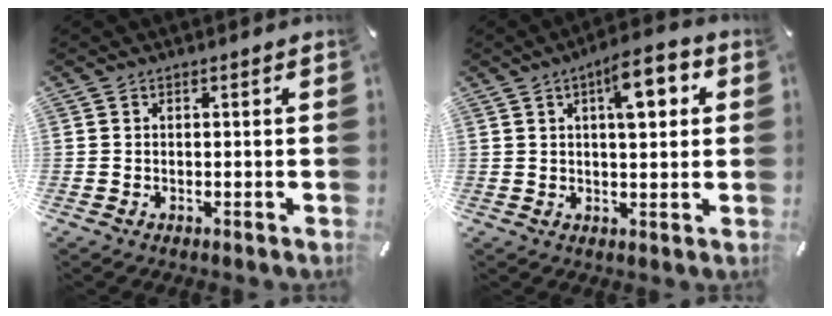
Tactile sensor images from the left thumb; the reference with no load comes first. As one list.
[{"total": 8.7, "force": [3.4, 3.5, 7.3], "torque": [-0.099, -0.010, 0.048]}]